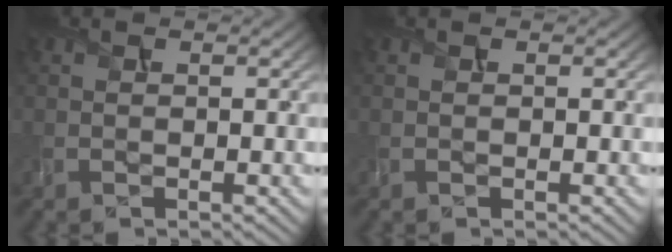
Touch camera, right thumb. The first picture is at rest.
{"total": 0.0}